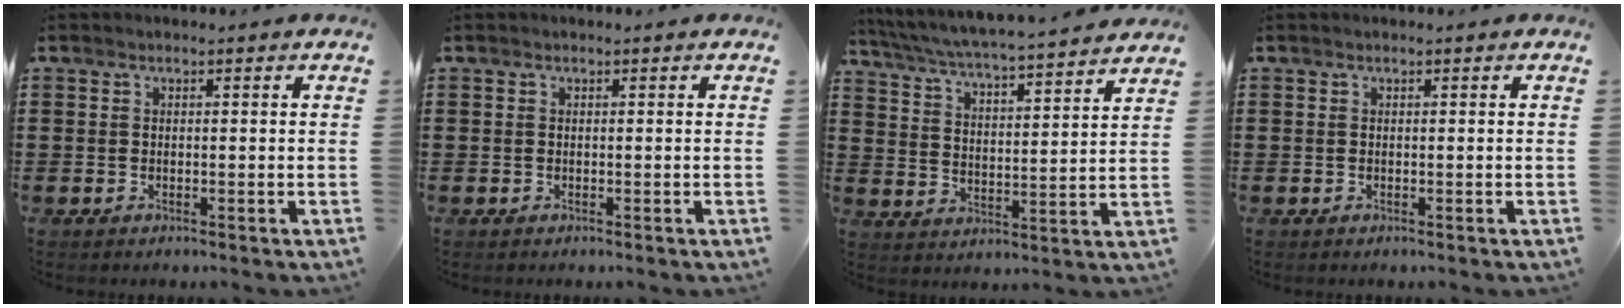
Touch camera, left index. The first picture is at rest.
{"total": 0.0}
{"total": 4.6, "force": [4.3, -0.4, 1.5], "torque": [-0.052, -0.037, 0.067]}
{"total": 0.0}